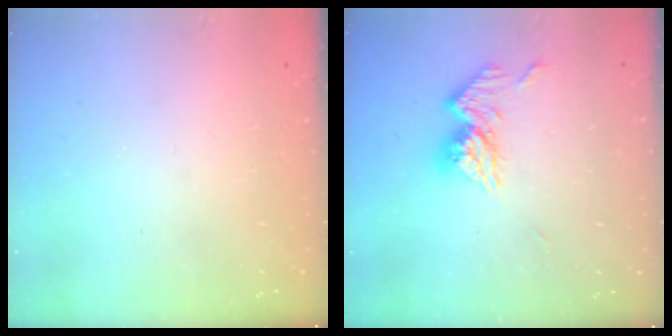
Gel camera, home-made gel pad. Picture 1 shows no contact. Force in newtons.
{"total": 11.2, "press": 11.1, "slide": 1.0}